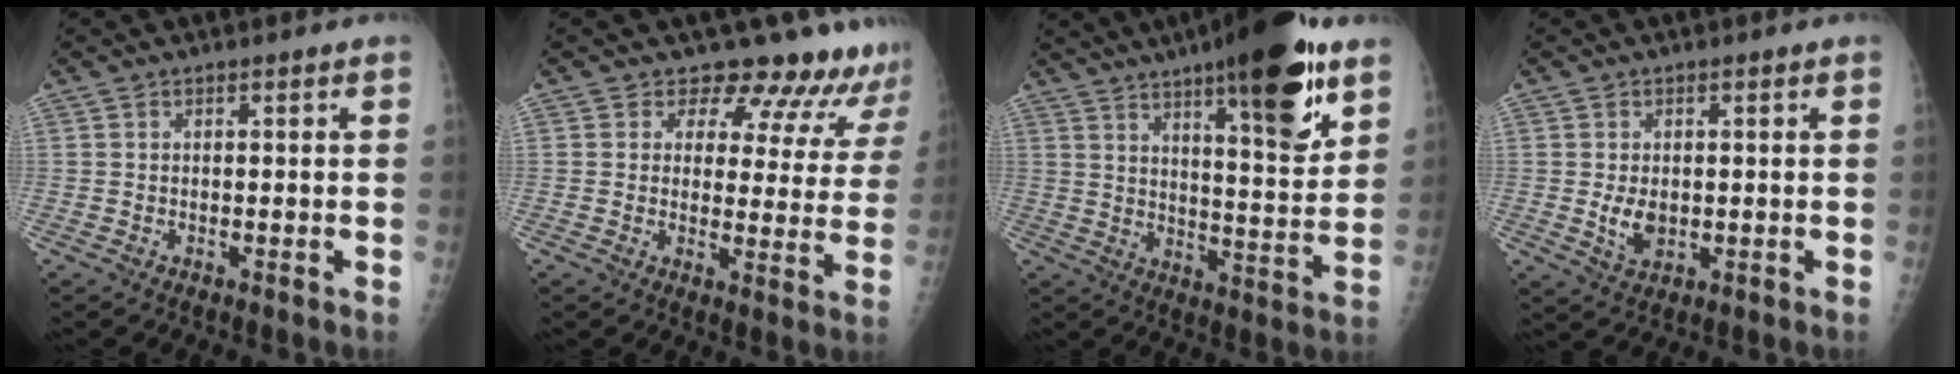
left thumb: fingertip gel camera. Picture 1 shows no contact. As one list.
[{"total": 13.6, "force": [12.6, 4.9, 1.4], "torque": [0.037, -0.091, 0.126]}, {"total": 20.9, "force": [12.0, 5.1, 16.3], "torque": [-0.218, -0.056, 0.178]}, {"total": 4.3, "force": [-0.1, 2.9, 3.1], "torque": [-0.048, -0.007, 0.006]}]